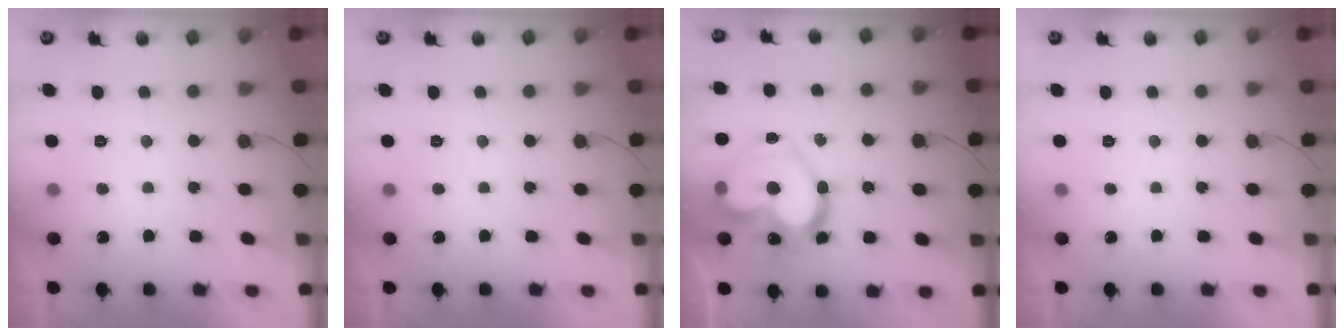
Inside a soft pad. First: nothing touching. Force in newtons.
{"total": 0.0}
{"total": 23.8, "press": 23.8, "slide": 1.8}
{"total": 0.0}